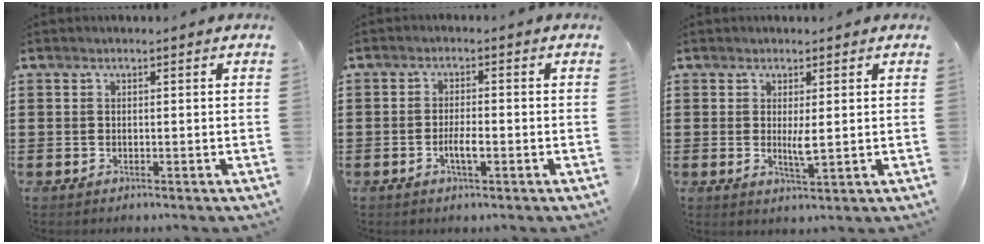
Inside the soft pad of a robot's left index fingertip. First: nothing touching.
{"total": 3.0, "force": [-1.0, 0.8, 2.7], "torque": [-0.054, 0.000, -0.020]}
{"total": 3.0, "force": [0.5, 0.4, 2.9], "torque": [-0.049, -0.006, 0.007]}